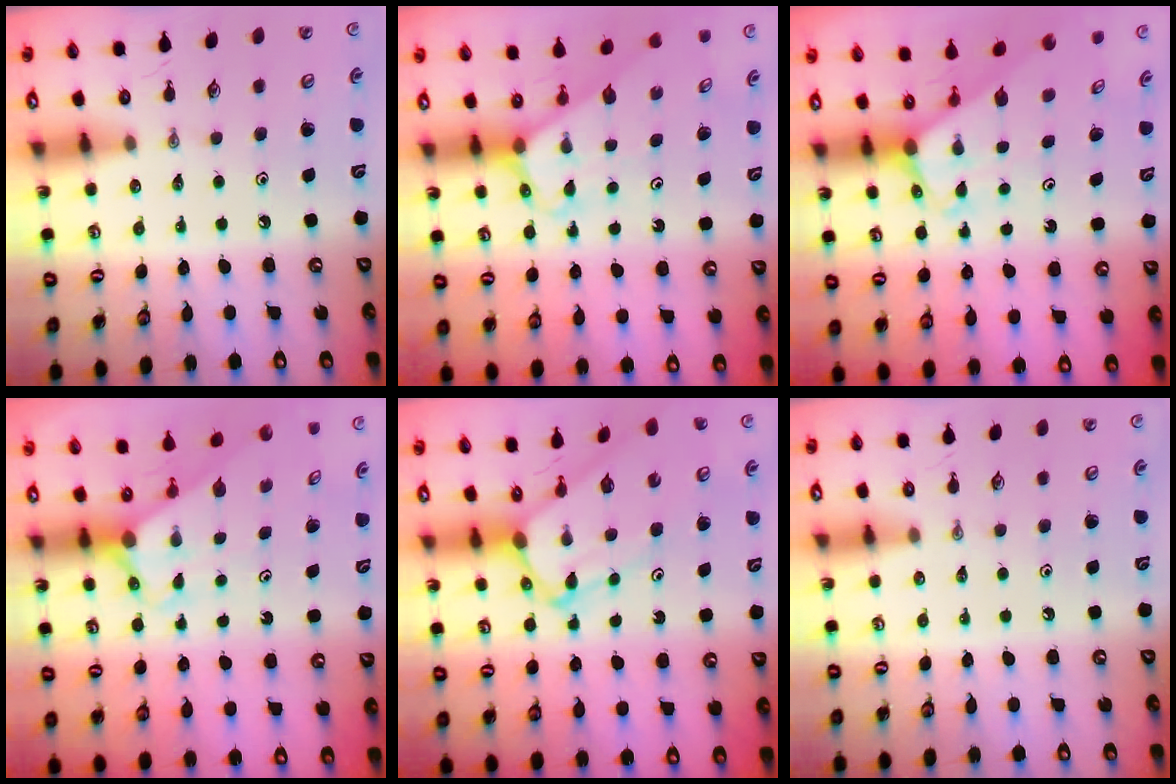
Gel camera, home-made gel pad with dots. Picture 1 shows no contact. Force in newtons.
{"total": 3.1, "press": 3.1, "slide": 0.2}
{"total": 2.1, "press": 2.1, "slide": 0.1}
{"total": 2.8, "press": 2.8, "slide": 0.0}
{"total": 7.6, "press": 7.5, "slide": 0.8}
{"total": 0.0}